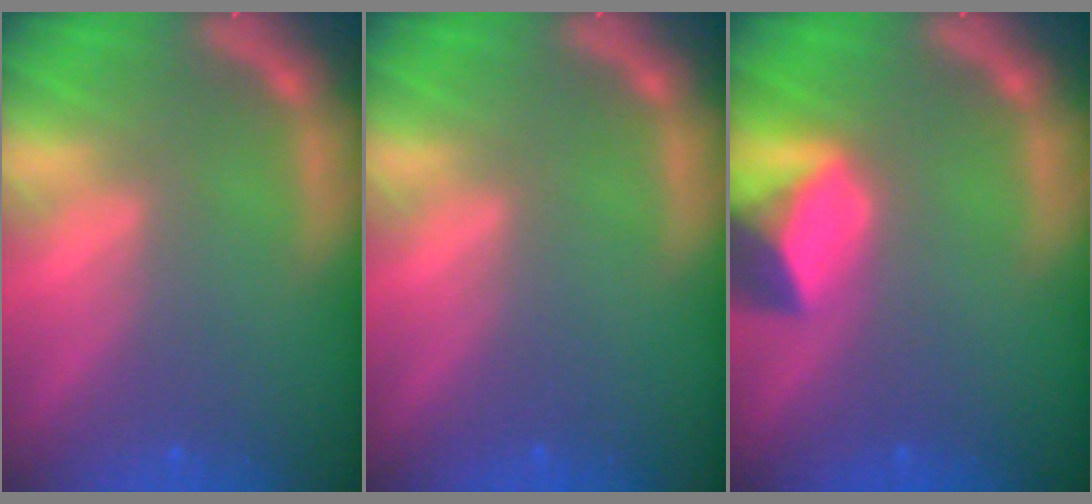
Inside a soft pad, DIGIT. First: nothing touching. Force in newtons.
{"total": 0.0}
{"total": 5.4}